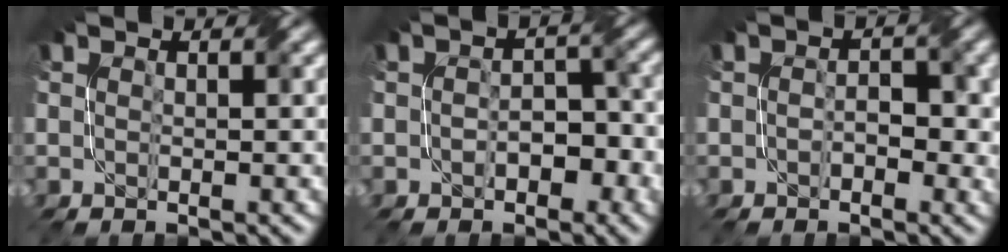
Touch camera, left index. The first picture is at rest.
{"total": 3.1, "force": [-1.0, 2.0, 2.0], "torque": [-0.022, 0.008, -0.007]}
{"total": 2.1, "force": [-0.3, 1.4, 1.6], "torque": [-0.018, 0.003, 0.002]}